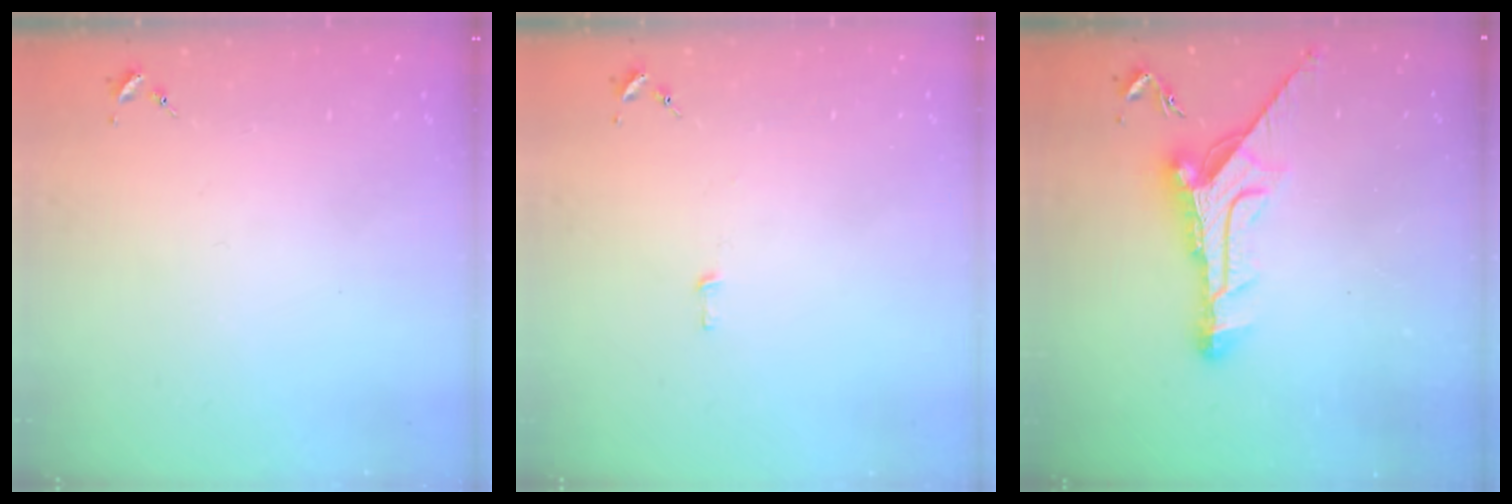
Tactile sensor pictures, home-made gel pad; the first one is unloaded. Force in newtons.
{"total": 3.0, "press": 3.0, "slide": 0.2}
{"total": 13.8, "press": 13.8, "slide": 1.3}